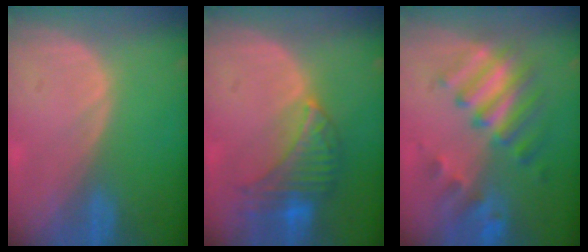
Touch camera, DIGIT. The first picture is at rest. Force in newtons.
{"total": 8.1, "press": 7.2, "slide": 3.6}
{"total": 8.8, "press": 8.1, "slide": 3.3}